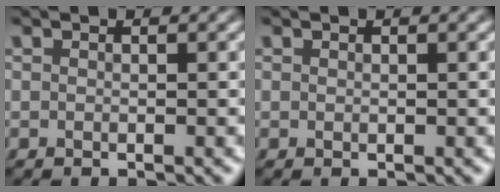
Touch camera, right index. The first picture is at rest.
{"total": 0.0}